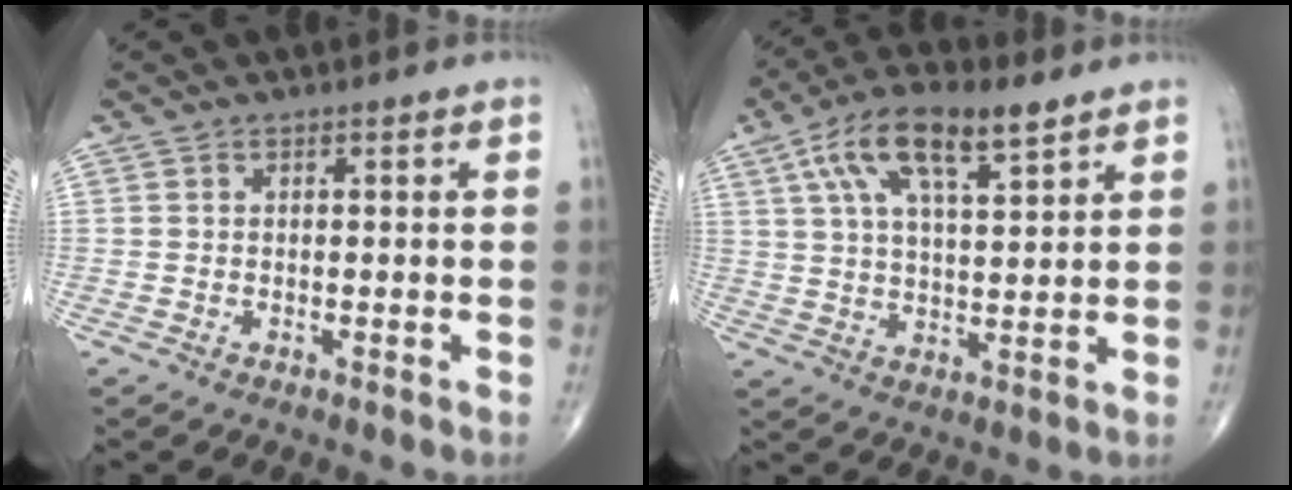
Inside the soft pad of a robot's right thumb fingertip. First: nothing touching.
{"total": 13.3, "force": [6.9, 4.8, 10.2], "torque": [-0.172, -0.008, 0.124]}